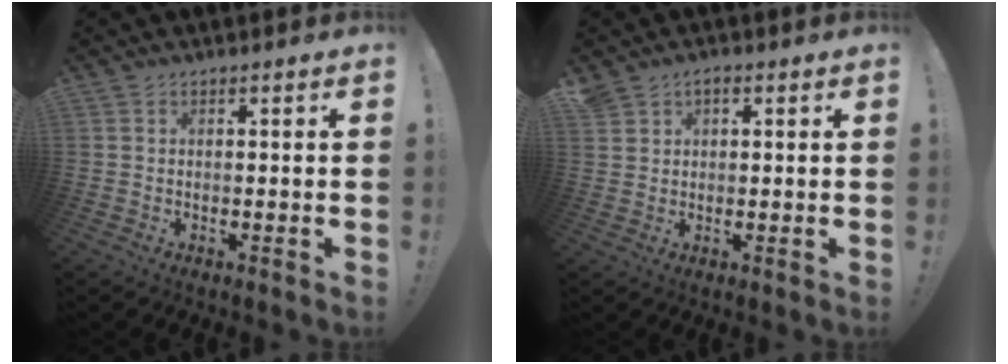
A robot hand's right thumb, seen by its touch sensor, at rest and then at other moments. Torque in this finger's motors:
{"motor_torque": [0.01, 0.02, 0.33, 0.21, 0.06]}